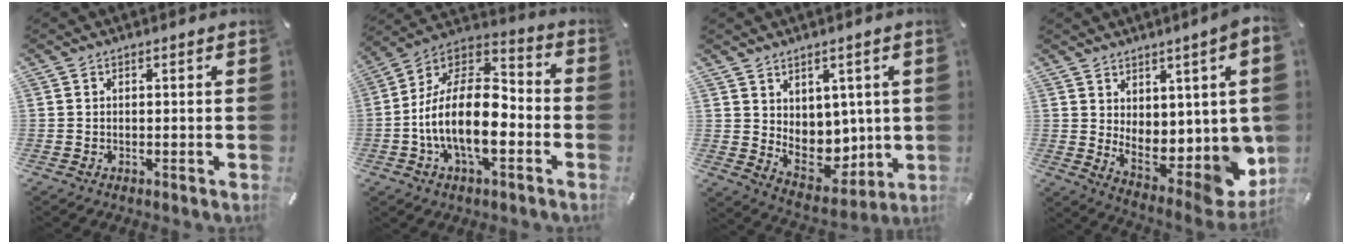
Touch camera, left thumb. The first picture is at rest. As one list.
[{"total": 17.6, "force": [-5.6, 9.3, 13.8], "torque": [-0.282, 0.012, -0.101]}, {"total": 8.1, "force": [3.0, 6.9, 3.0], "torque": [-0.039, -0.042, 0.070]}, {"total": 11.7, "force": [-0.8, 5.6, 10.2], "torque": [-0.086, -0.033, -0.001]}]